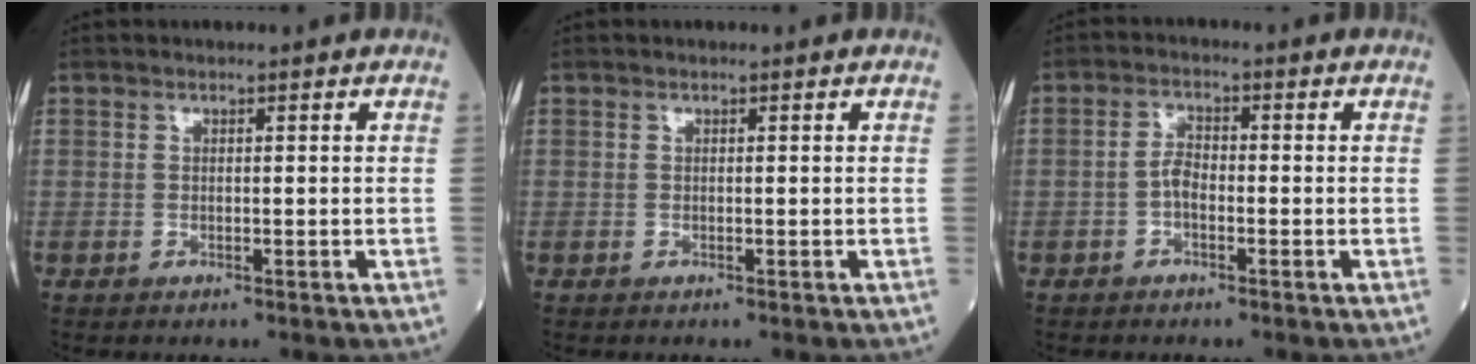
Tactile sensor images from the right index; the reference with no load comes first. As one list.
[{"total": 0.0}, {"total": 2.5, "force": [-0.9, 1.1, 2.1], "torque": [-0.037, 0.004, -0.018]}]